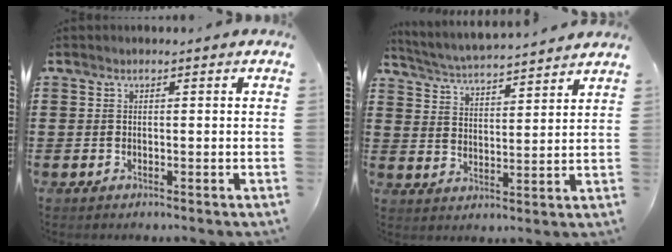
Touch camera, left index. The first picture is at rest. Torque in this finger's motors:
{"motor_torque": [1.08, -1.06, 0.22, 0.11]}